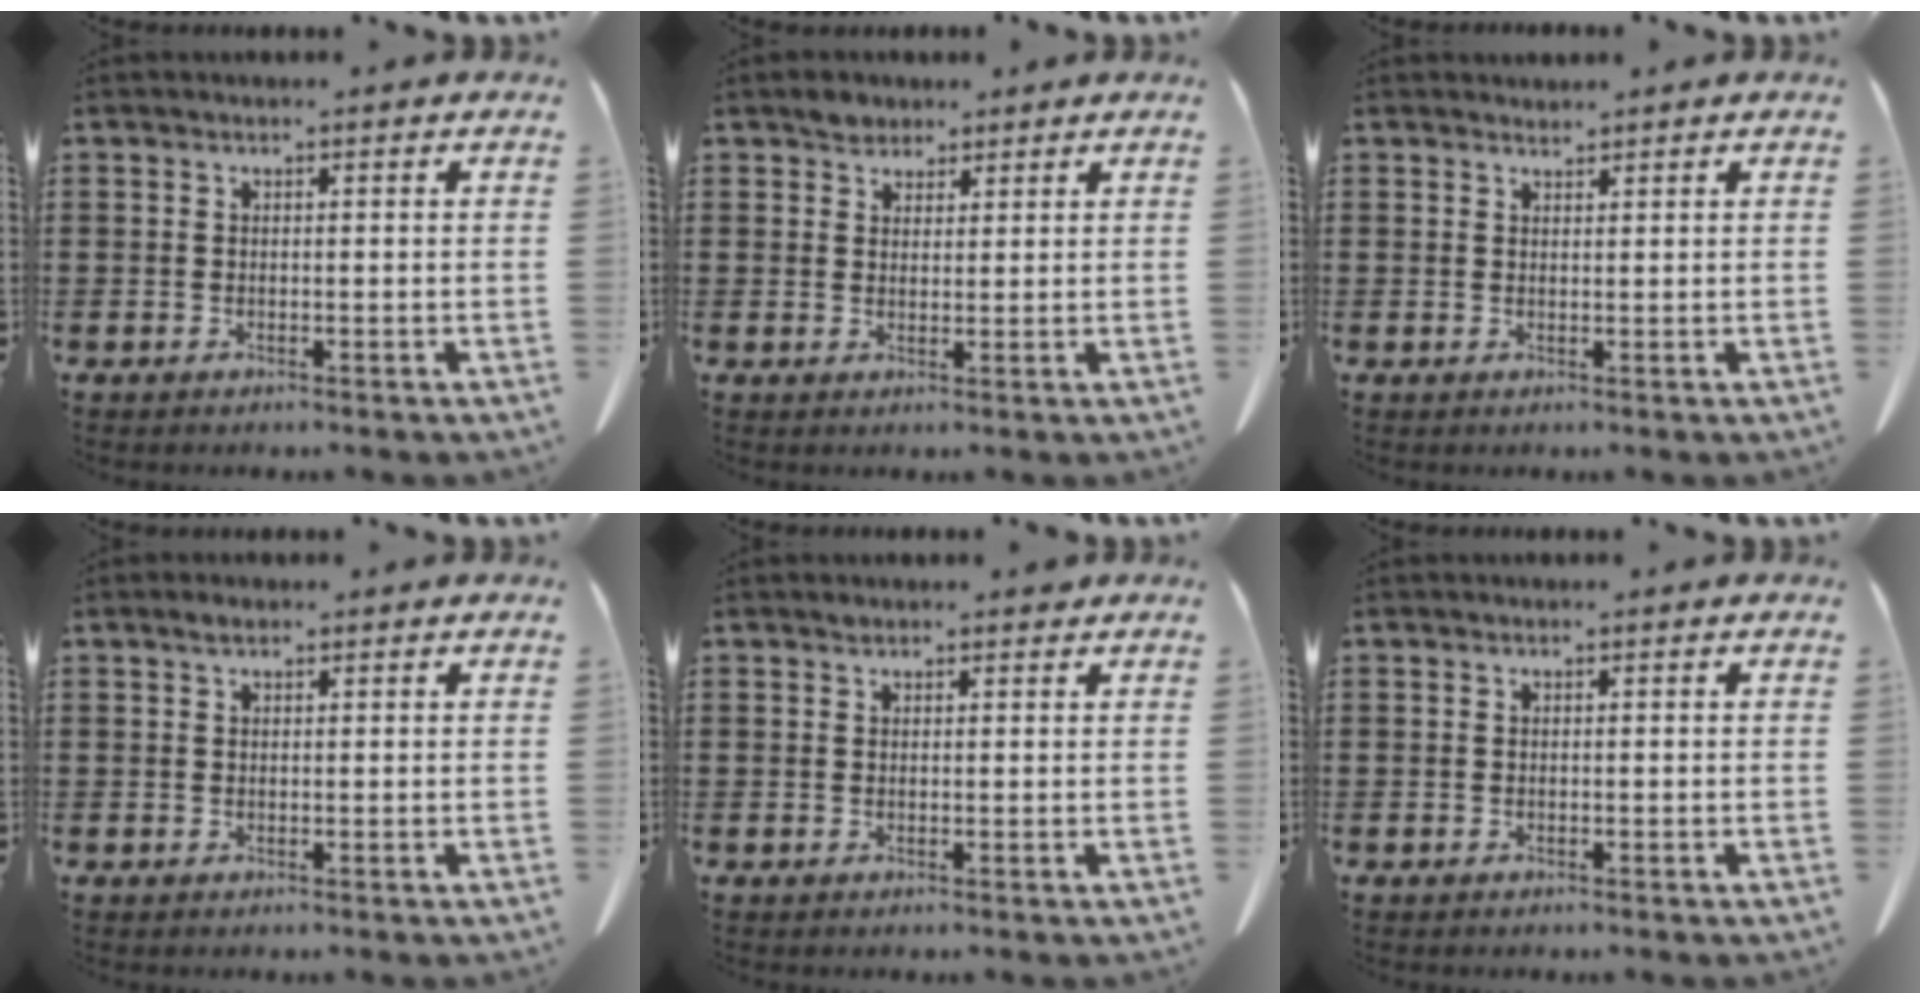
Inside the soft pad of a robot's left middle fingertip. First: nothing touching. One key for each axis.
{"total": 2.6, "fx": 2.2, "fy": 1.3, "fz": 0.3, "tx": -0.005, "ty": 0.001, "tz": 0.043}
{"total": 1.2, "fx": 1.2, "fy": 0.2, "fz": 0.0, "tx": -0.002, "ty": 0.001, "tz": 0.023}
{"total": 1.1, "fx": 0.7, "fy": 0.4, "fz": 0.7, "tx": -0.017, "ty": 0.001, "tz": 0.014}
{"total": 0.9, "fx": 0.7, "fy": 0.4, "fz": 0.4, "tx": -0.009, "ty": 0.001, "tz": 0.015}
{"total": 0.0}